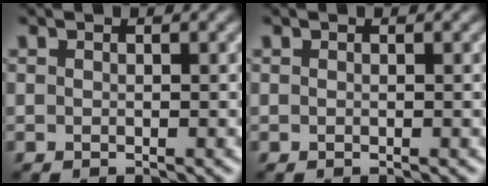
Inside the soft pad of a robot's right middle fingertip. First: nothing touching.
{"total": 0.0}